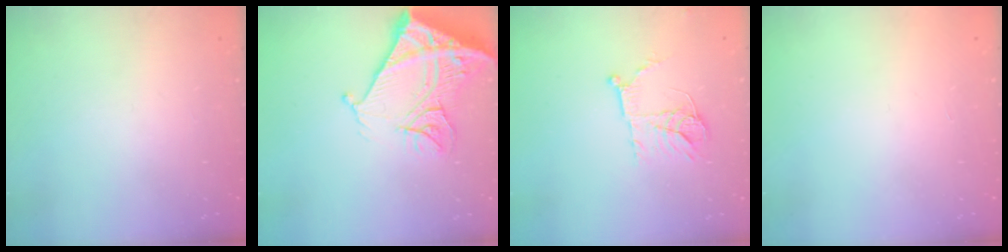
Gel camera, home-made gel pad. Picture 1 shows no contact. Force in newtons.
{"total": 17.6, "press": 17.4, "slide": 2.1}
{"total": 11.2, "press": 11.1, "slide": 0.7}
{"total": 1.7, "press": 1.7, "slide": 0.1}